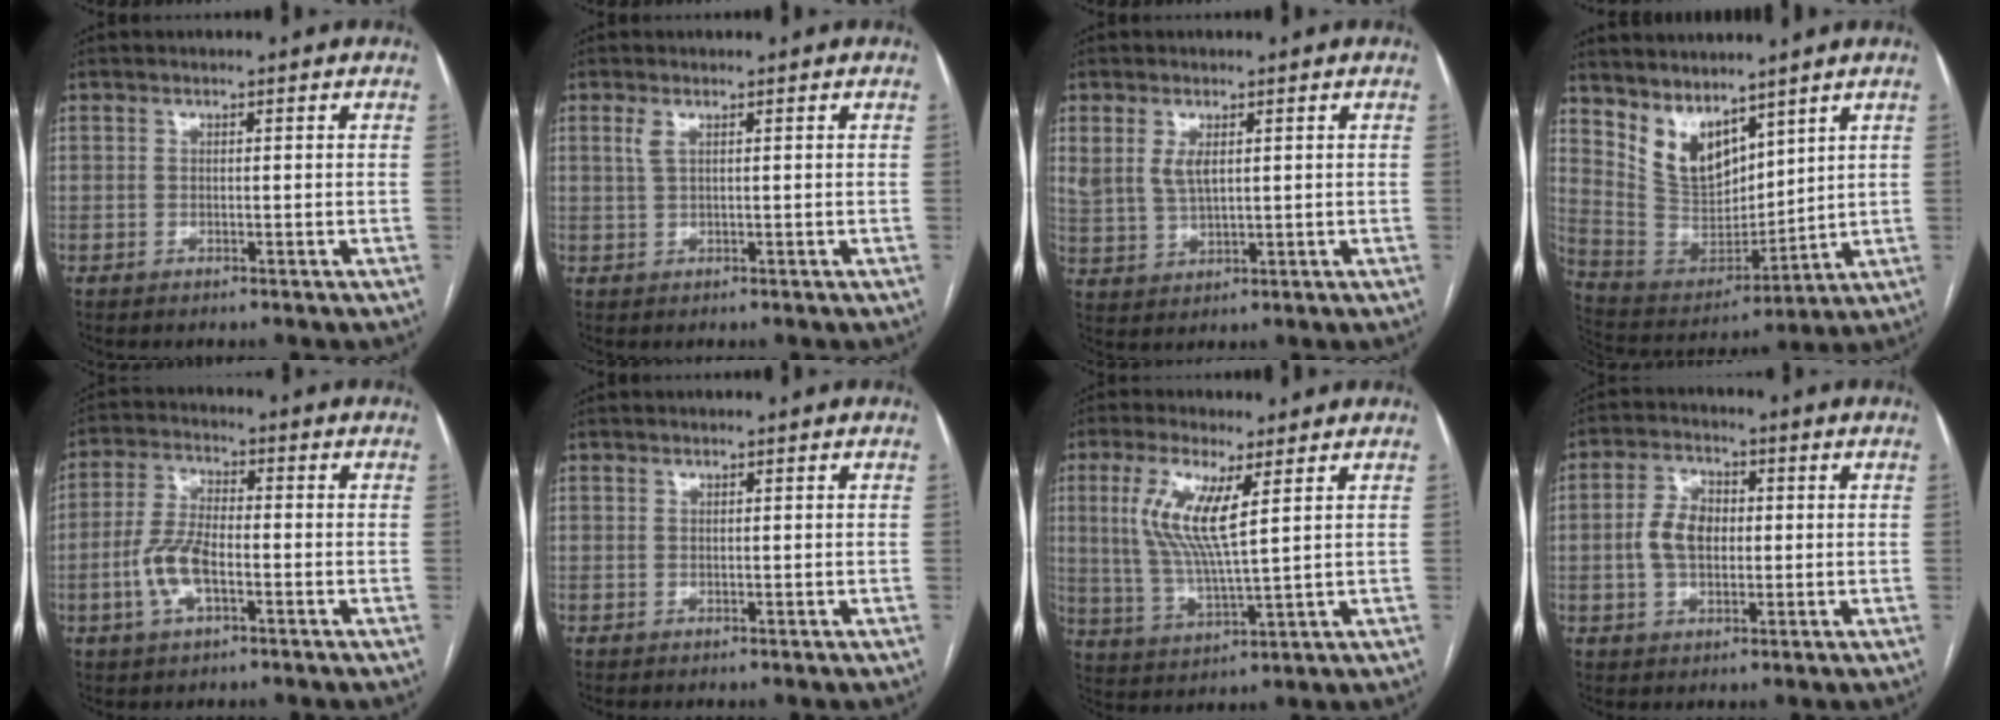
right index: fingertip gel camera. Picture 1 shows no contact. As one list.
[{"total": 1.5, "force": [0.9, 0.3, 1.1], "torque": [-0.038, 0.009, 0.020]}, {"total": 4.7, "force": [2.0, 2.4, 3.5], "torque": [-0.081, 0.006, 0.048]}, {"total": 10.6, "force": [7.6, 5.2, 5.3], "torque": [-0.113, 0.007, 0.173]}, {"total": 7.4, "force": [-2.3, 2.7, 6.4], "torque": [-0.143, 0.005, -0.046]}, {"total": 0.0}, {"total": 9.9, "force": [3.4, 1.3, 9.1], "torque": [-0.200, -0.006, 0.067]}, {"total": 6.4, "force": [0.1, 4.1, 4.9], "torque": [-0.102, 0.016, 0.003]}]